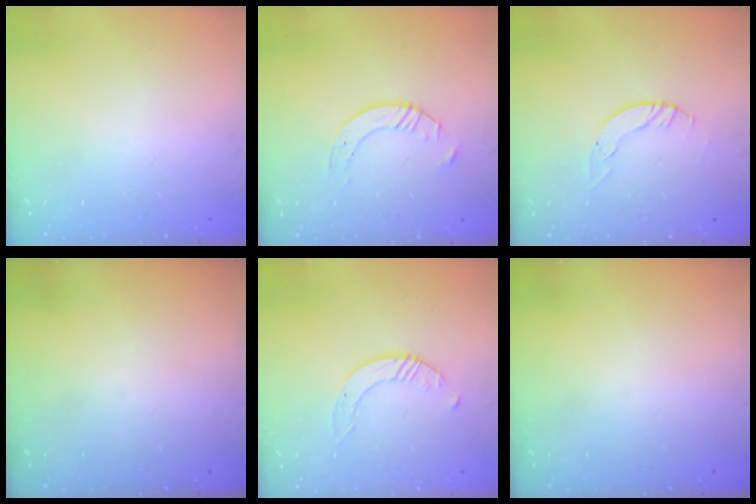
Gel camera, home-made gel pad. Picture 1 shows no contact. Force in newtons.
{"total": 5.0, "press": 5.0, "slide": 0.5}
{"total": 4.0, "press": 4.0, "slide": 0.4}
{"total": 0.0}
{"total": 2.6, "press": 2.6, "slide": 0.3}
{"total": 0.0}